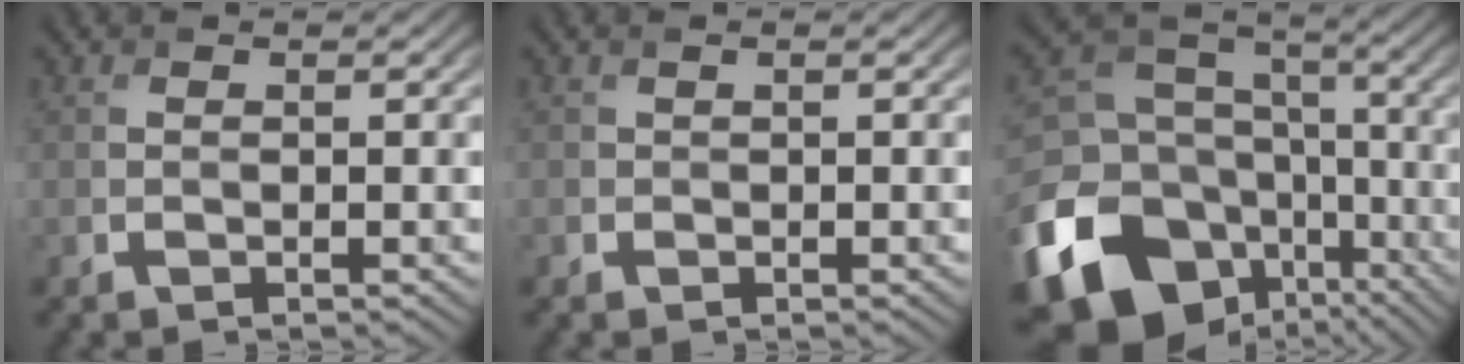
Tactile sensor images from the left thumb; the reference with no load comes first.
{"total": 0.6, "force": [-0.1, 0.1, -0.6], "torque": [0.017, -0.002, -0.004]}
{"total": 20.8, "force": [-9.6, 16.5, 8.3], "torque": [-0.208, -0.075, -0.152]}